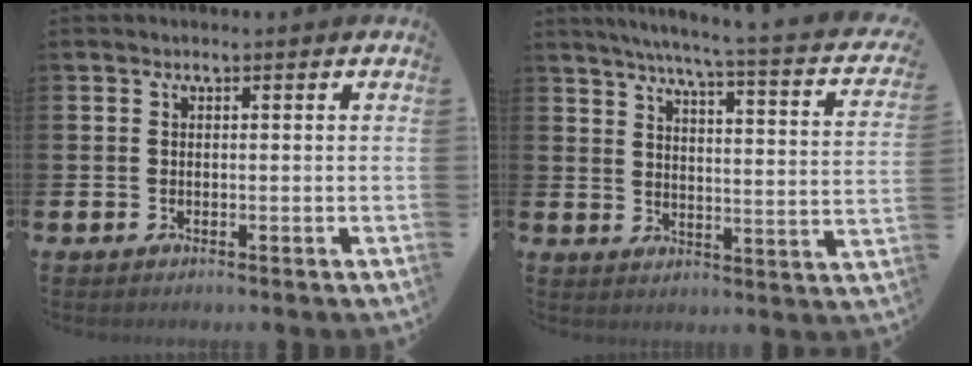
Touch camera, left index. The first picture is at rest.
{"total": 5.1, "force": [4.2, -0.2, 2.8], "torque": [-0.061, -0.046, 0.058]}